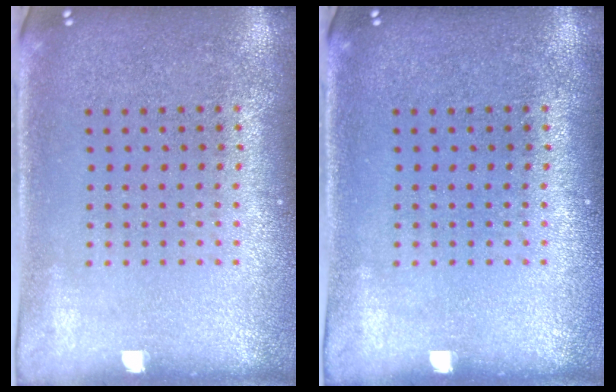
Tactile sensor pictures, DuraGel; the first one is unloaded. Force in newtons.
{"total": 0.0}